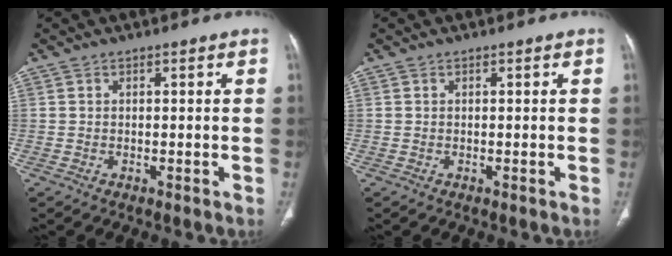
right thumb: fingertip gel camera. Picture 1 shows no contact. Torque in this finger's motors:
{"motor_torque": [0.00, -0.01, 0.01, -0.01, 0.00]}